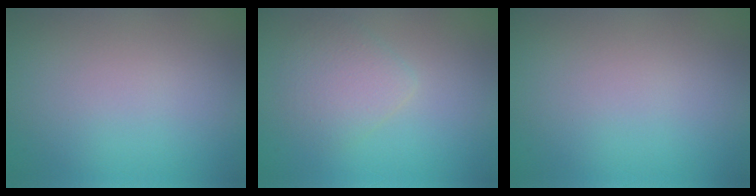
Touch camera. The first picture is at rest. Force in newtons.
{"total": 2.6, "press": 2.5, "slide": 0.1}
{"total": 0.0}